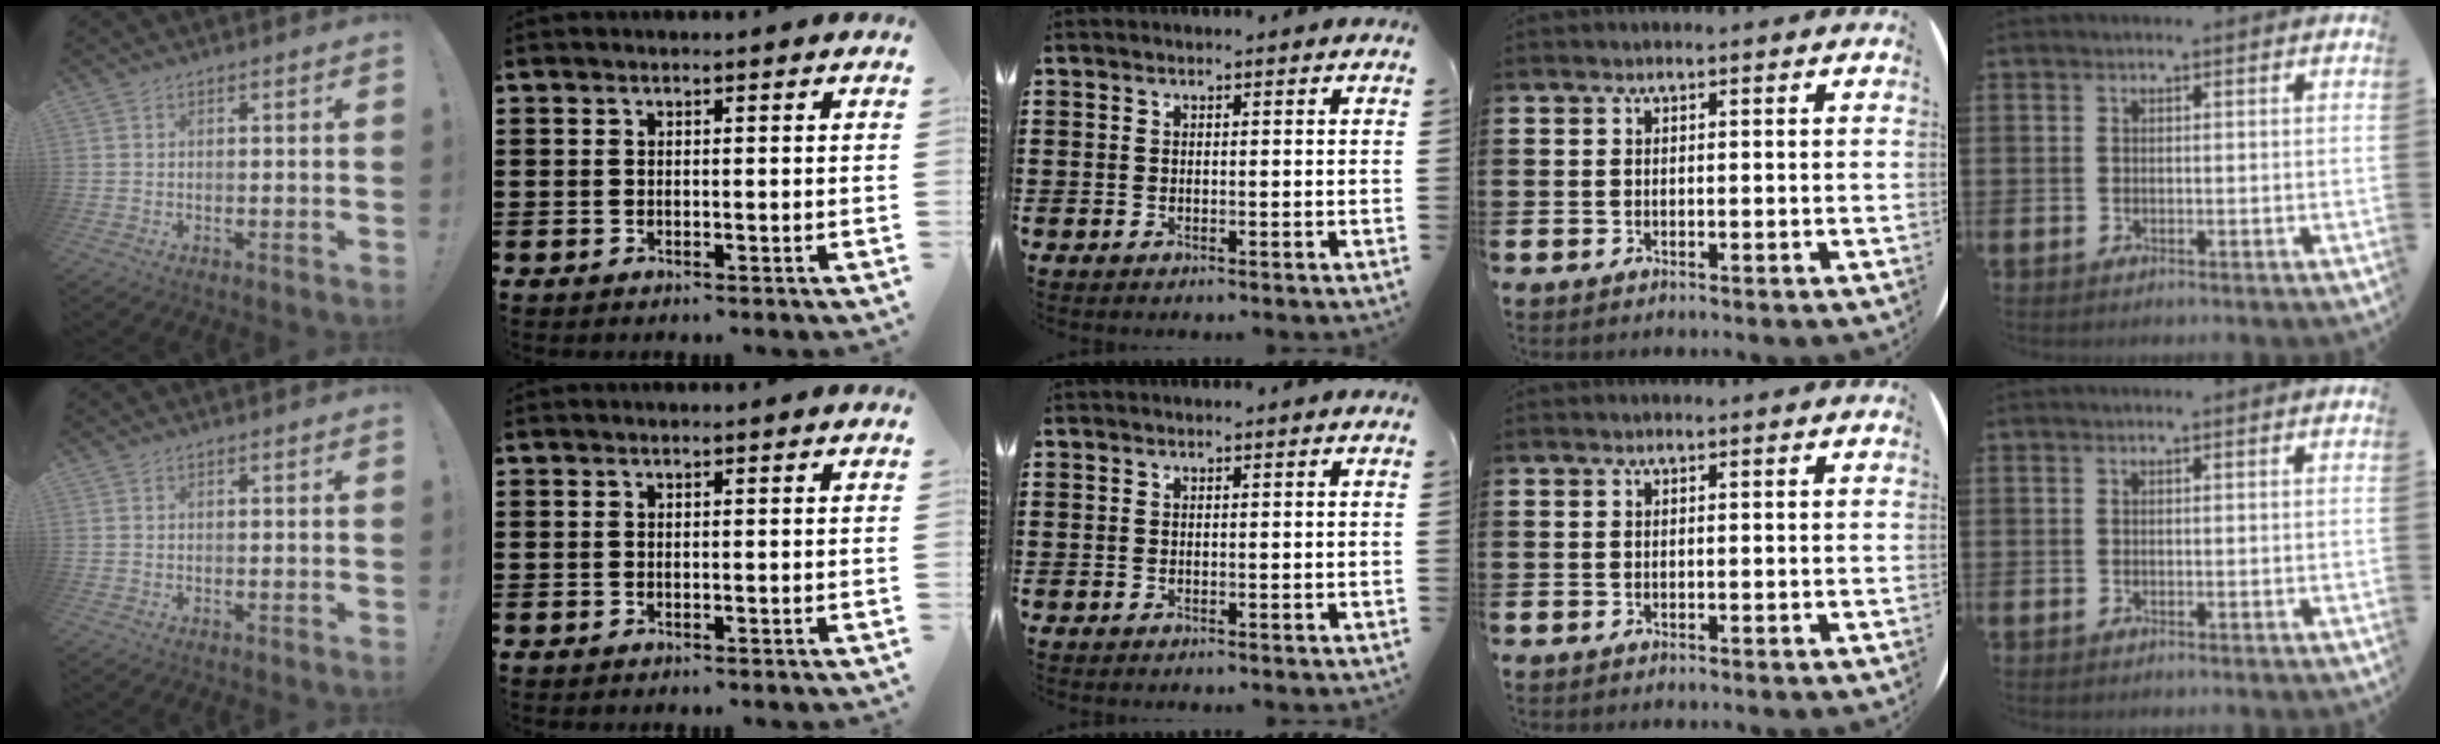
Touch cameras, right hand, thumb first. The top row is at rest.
{}